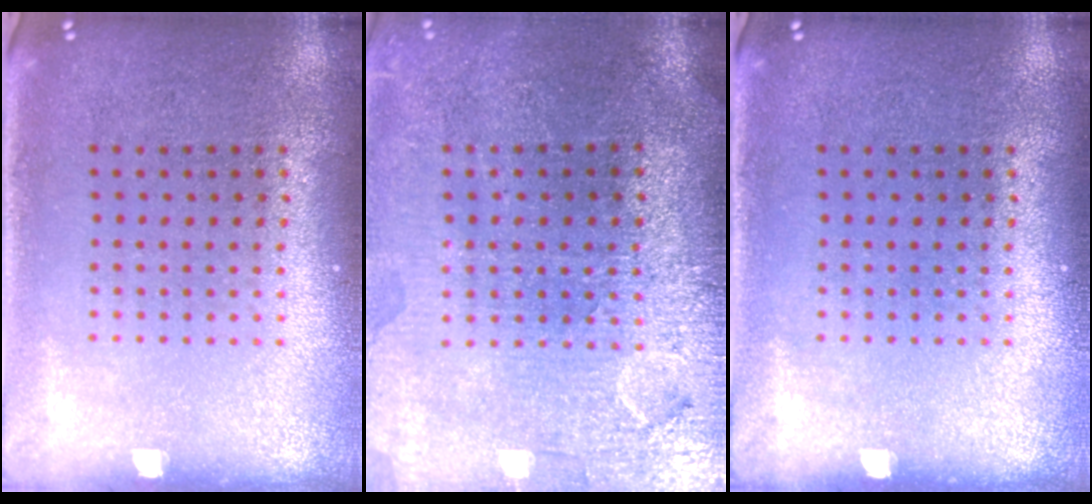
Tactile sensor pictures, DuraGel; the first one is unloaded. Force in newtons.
{"total": 3.6, "press": 3.4, "slide": 1.4}
{"total": 0.0}